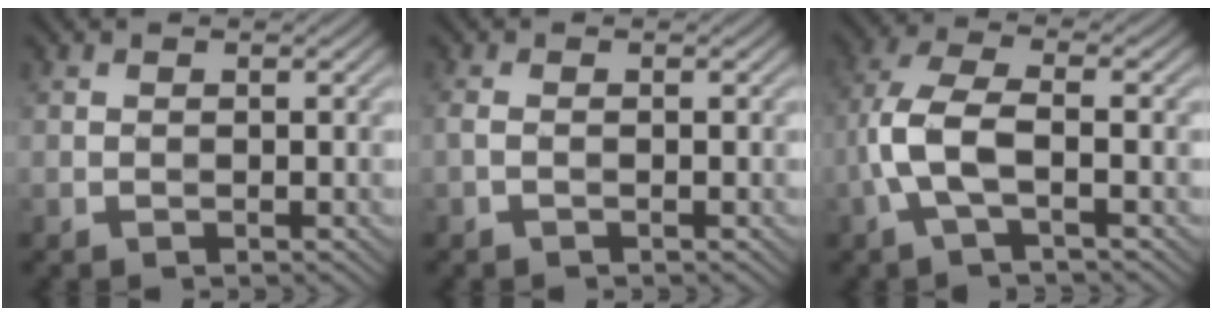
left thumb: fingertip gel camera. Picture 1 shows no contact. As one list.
[{"total": 1.0, "force": [-0.4, 0.2, 0.9], "torque": [-0.024, 0.001, -0.011]}, {"total": 6.3, "force": [-1.7, 2.1, 5.7], "torque": [-0.136, 0.011, -0.044]}]